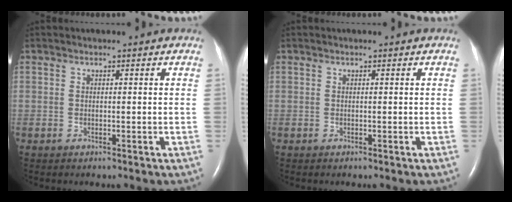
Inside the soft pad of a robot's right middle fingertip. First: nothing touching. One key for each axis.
{"total": 0.0}